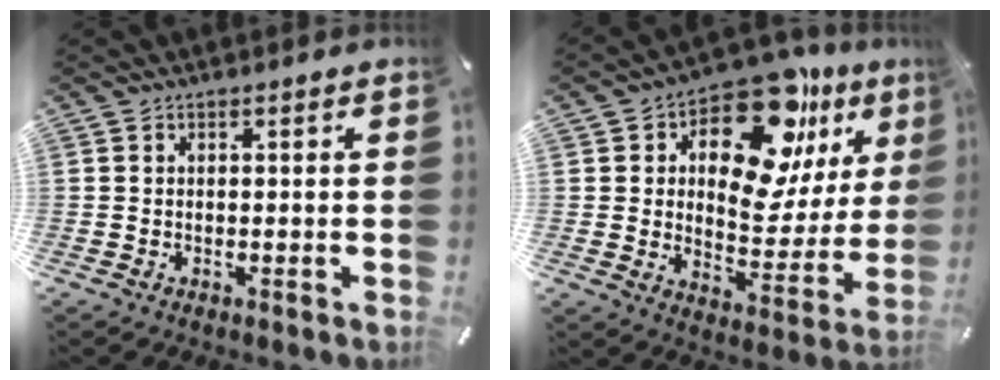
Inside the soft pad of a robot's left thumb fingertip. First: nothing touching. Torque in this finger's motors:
{"motor_torque": [0.89, 0.92, 1.90, -0.88, 0.16]}